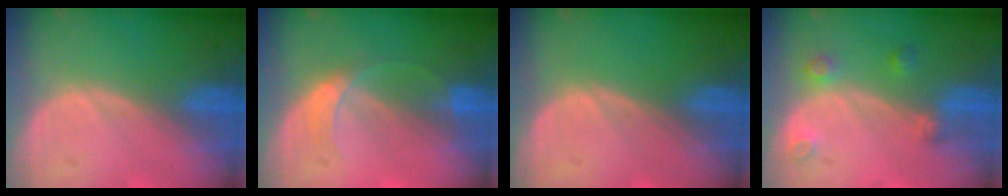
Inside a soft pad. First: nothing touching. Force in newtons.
{"total": 2.9, "press": 2.9, "slide": 0.1}
{"total": 0.0}
{"total": 3.2, "press": 3.0, "slide": 1.2}